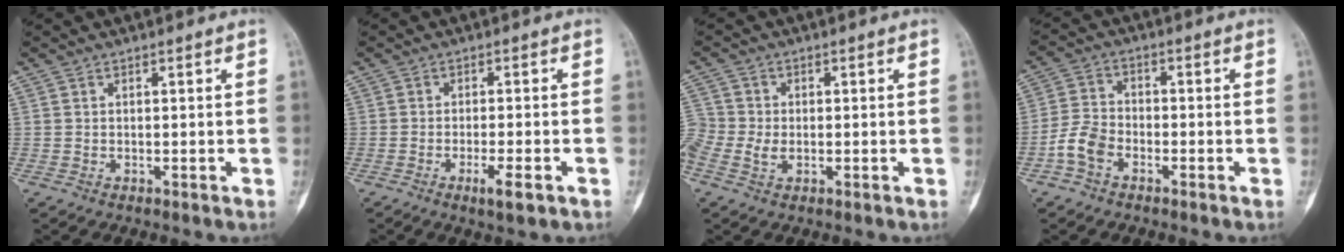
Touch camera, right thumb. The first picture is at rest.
{"total": 4.0, "force": [-2.0, 0.7, 3.4], "torque": [-0.060, 0.000, -0.035]}
{"total": 6.4, "force": [-1.1, 4.9, 4.0], "torque": [-0.098, 0.011, -0.026]}
{"total": 5.7, "force": [-2.9, 3.6, 3.3], "torque": [-0.064, 0.019, -0.064]}